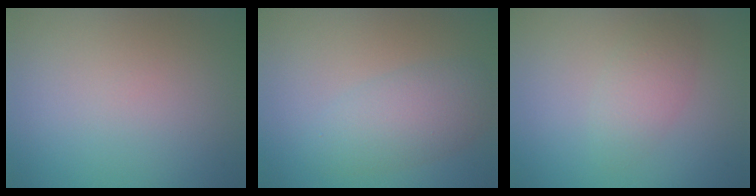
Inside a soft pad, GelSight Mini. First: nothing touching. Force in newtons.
{"total": 3.8, "press": 3.8, "slide": 0.1}
{"total": 2.4, "press": 2.4, "slide": 0.1}